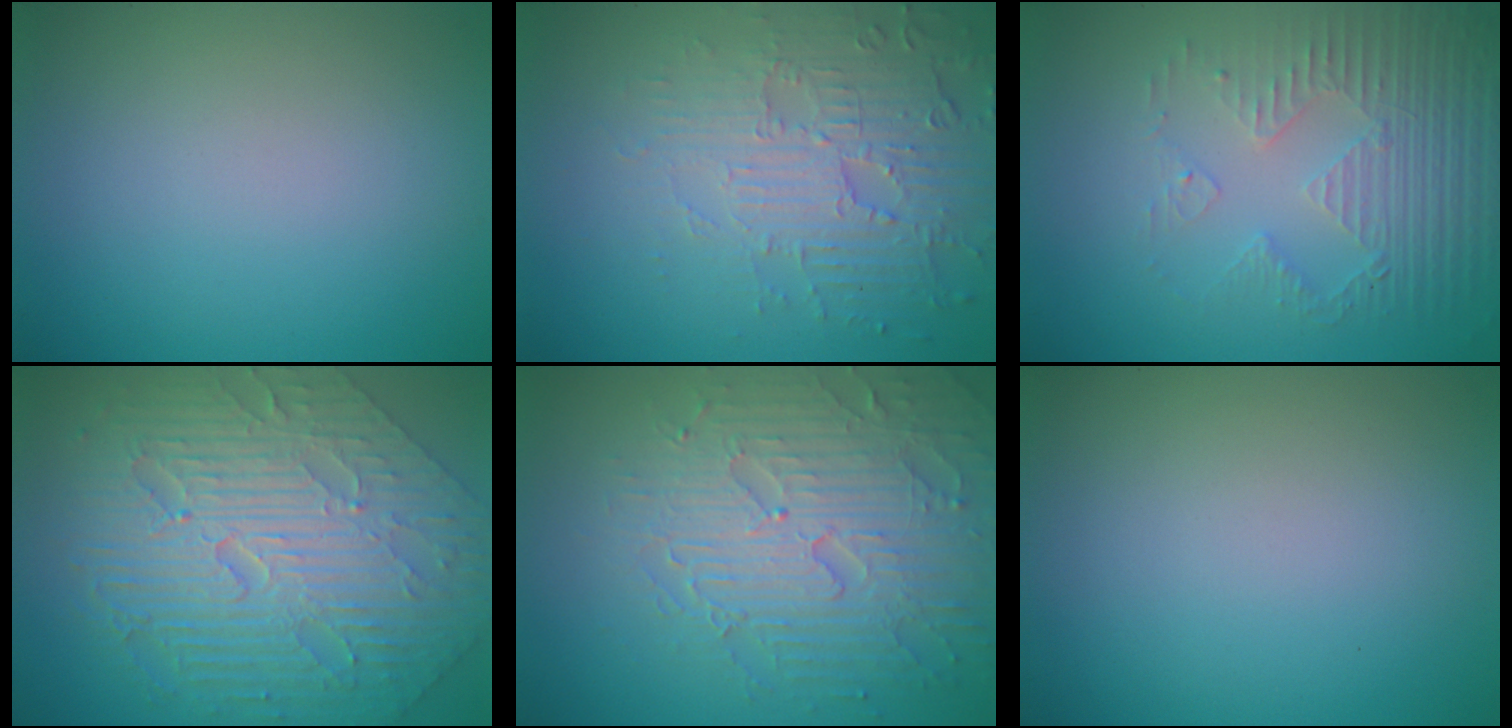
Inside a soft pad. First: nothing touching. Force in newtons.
{"total": 4.1, "press": 3.9, "slide": 1.2}
{"total": 5.2, "press": 3.4, "slide": 3.9}
{"total": 11.2, "press": 7.3, "slide": 8.4}
{"total": 7.0, "press": 5.7, "slide": 4.1}
{"total": 0.0}